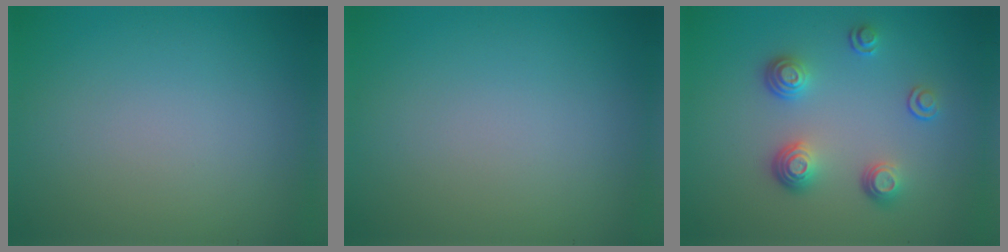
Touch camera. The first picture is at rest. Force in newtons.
{"total": 0.0}
{"total": 3.4, "press": 2.6, "slide": 2.2}